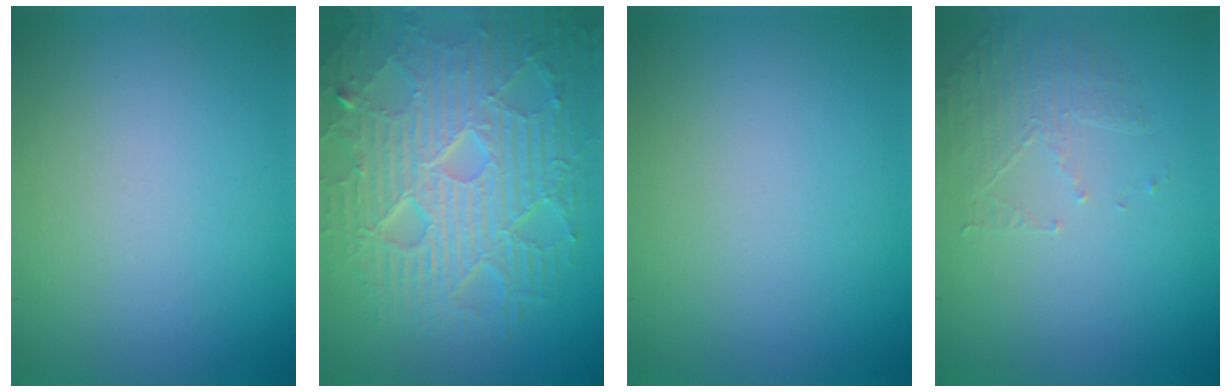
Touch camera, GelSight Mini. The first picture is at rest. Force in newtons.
{"total": 10.7, "press": 6.9, "slide": 8.2}
{"total": 0.0}
{"total": 1.7, "press": 0.9, "slide": 1.4}